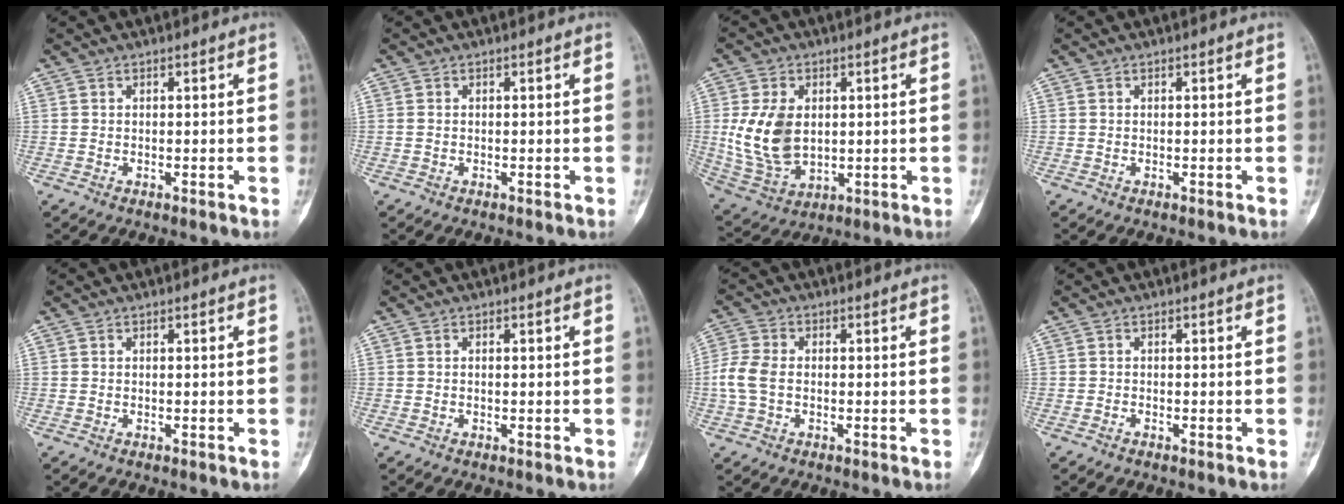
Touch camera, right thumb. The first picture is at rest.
{"total": 0.5, "force": [0.0, 0.3, 0.4], "torque": [-0.012, 0.000, 0.002]}
{"total": 12.8, "force": [1.2, 8.5, 9.5], "torque": [-0.172, -0.011, 0.040]}
{"total": 0.0}
{"total": 0.0}
{"total": 0.0}
{"total": 5.8, "force": [-0.5, 3.8, 4.3], "torque": [-0.110, 0.011, -0.015]}
{"total": 0.0}